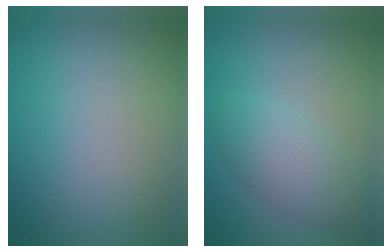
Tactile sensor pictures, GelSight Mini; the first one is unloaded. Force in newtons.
{"total": 3.6, "press": 3.6, "slide": 0.1}